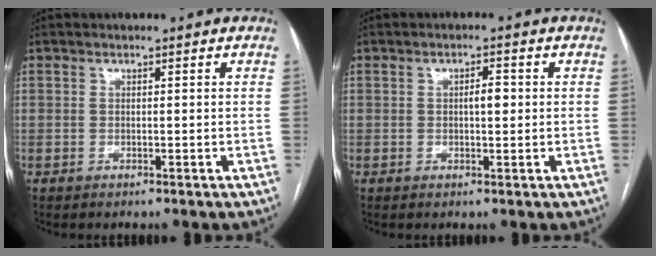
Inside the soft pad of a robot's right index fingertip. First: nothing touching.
{"total": 2.3, "force": [0.2, 0.7, 2.1], "torque": [-0.036, 0.002, 0.004]}